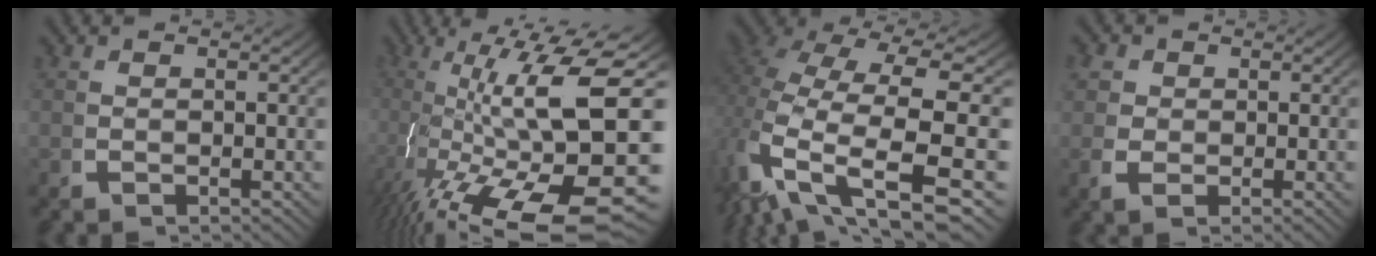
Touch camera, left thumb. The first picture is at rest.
{"total": 17.9, "force": [-3.4, 9.7, 14.7], "torque": [-0.284, -0.087, 0.005]}
{"total": 13.0, "force": [-0.6, 7.2, 10.8], "torque": [-0.252, -0.043, 0.014]}
{"total": 2.8, "force": [0.5, 2.2, 1.6], "torque": [-0.046, -0.012, 0.012]}